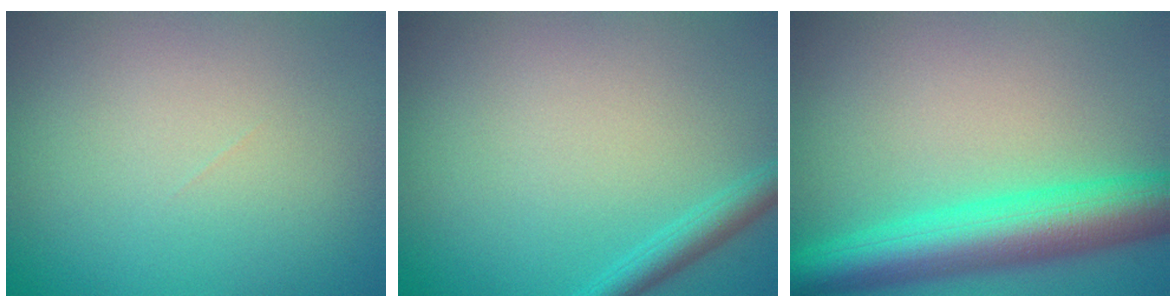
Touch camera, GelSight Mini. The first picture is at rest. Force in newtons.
{"total": 1.9, "press": 1.9, "slide": 0.2}
{"total": 7.8, "press": 7.8, "slide": 0.1}